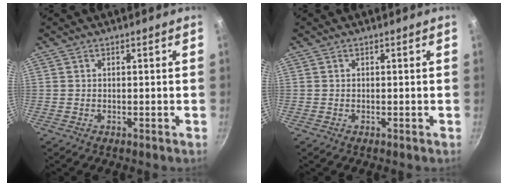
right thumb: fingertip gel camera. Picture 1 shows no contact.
{"total": 0.0}